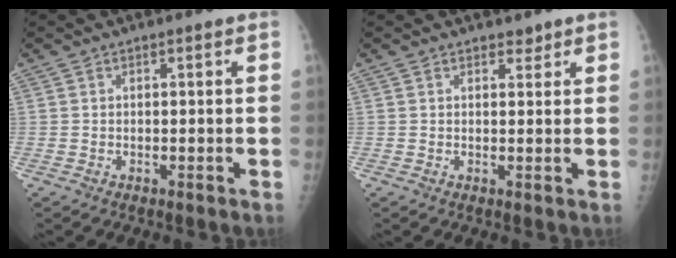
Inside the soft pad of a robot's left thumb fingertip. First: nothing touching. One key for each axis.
{"total": 1.2, "fx": 1.0, "fy": 0.7, "fz": 0.2, "tx": 0.009, "ty": -0.007, "tz": 0.011}